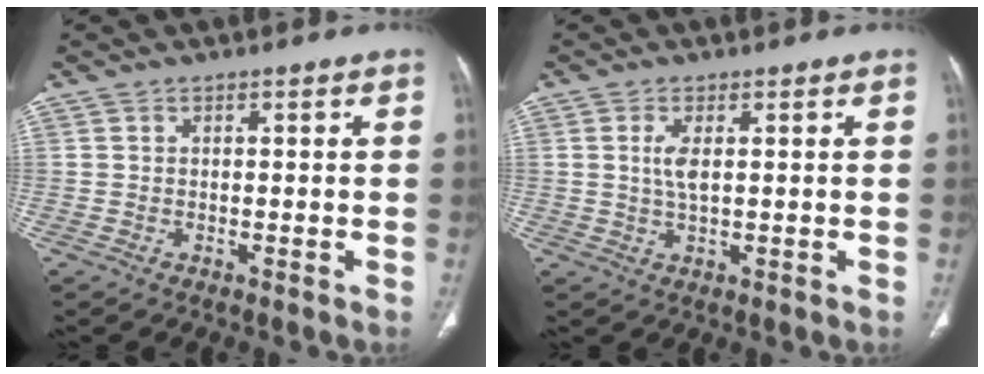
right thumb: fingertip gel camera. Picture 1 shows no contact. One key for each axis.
{"total": 3.2, "fx": 0.7, "fy": 1.1, "fz": 2.9, "tx": -0.070, "ty": -0.002, "tz": 0.018}